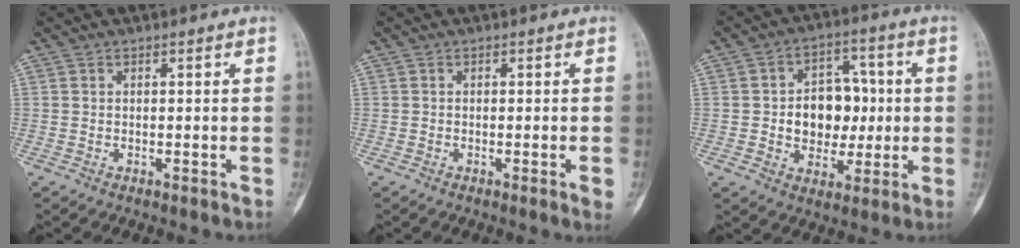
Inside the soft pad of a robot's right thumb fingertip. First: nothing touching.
{"total": 1.9, "force": [-0.7, 0.0, 1.8], "torque": [-0.026, -0.004, -0.010]}
{"total": 12.0, "force": [0.0, 9.0, 7.8], "torque": [-0.066, 0.022, 0.005]}